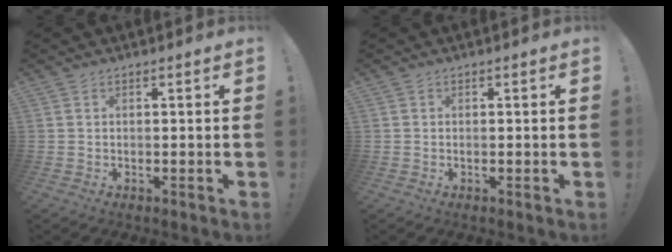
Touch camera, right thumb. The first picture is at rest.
{"total": 0.0}